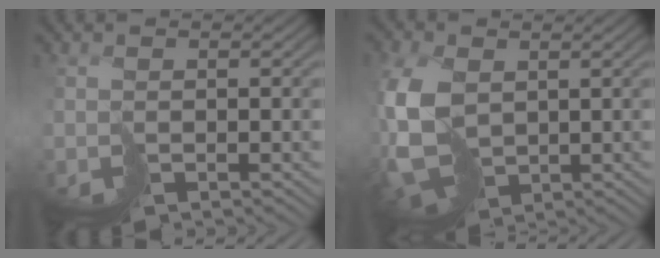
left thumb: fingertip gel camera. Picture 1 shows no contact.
{"total": 10.7, "force": [0.0, 7.2, 7.9], "torque": [-0.223, -0.008, -0.004]}